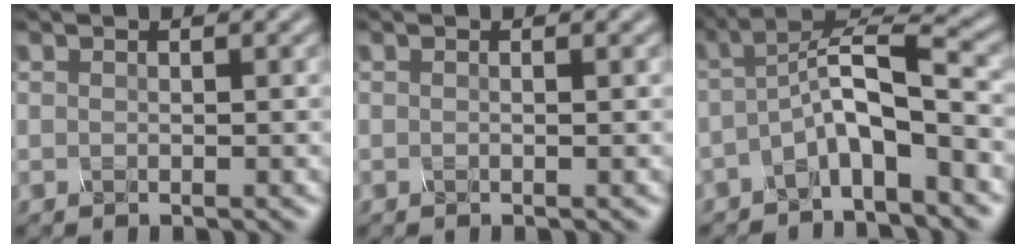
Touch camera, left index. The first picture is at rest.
{"total": 0.6, "force": [-0.1, 0.2, 0.6], "torque": [-0.006, -0.001, -0.008]}
{"total": 5.0, "force": [-1.9, 1.2, 4.4], "torque": [-0.084, 0.017, -0.042]}